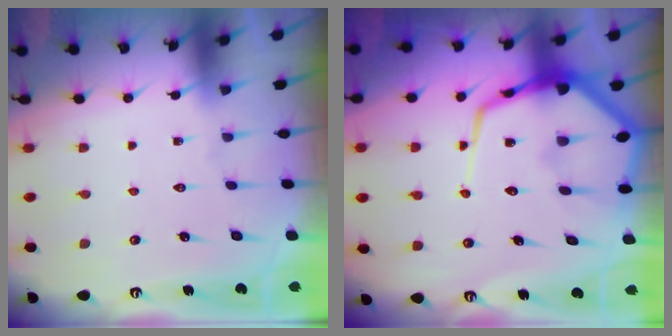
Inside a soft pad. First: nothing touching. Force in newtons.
{"total": 15.3, "press": 15.3, "slide": 1.6}